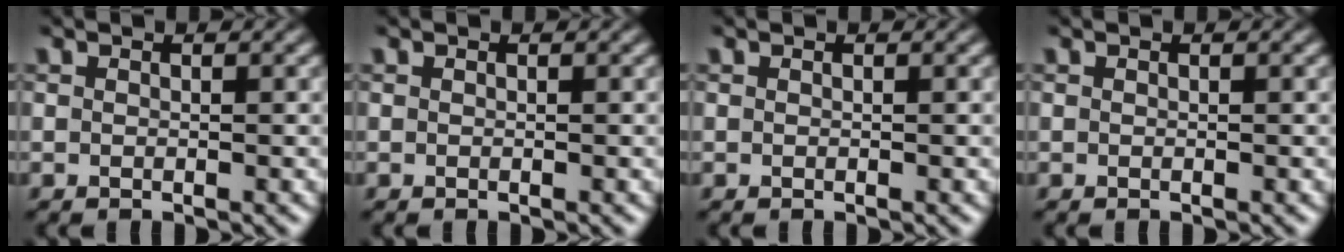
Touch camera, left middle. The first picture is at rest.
{"total": 0.0}
{"total": 0.0}
{"total": 0.0}